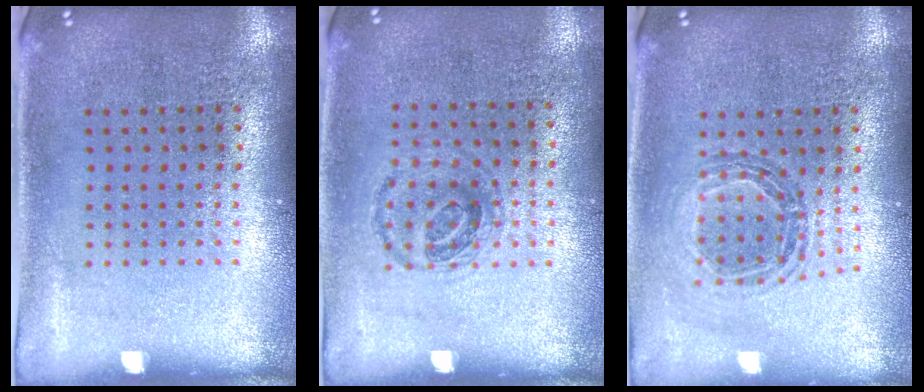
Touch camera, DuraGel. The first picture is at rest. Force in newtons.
{"total": 0.9, "press": 0.8, "slide": 0.4}
{"total": 0.9, "press": 0.9, "slide": 0.1}